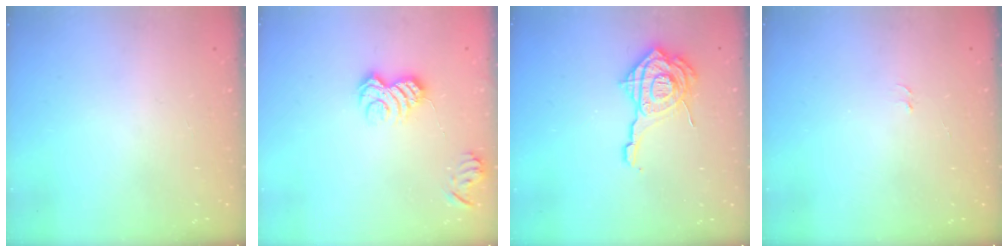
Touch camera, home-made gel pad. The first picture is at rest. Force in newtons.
{"total": 7.5, "press": 7.5, "slide": 0.6}
{"total": 16.7, "press": 16.6, "slide": 1.5}
{"total": 3.2, "press": 3.2, "slide": 0.2}